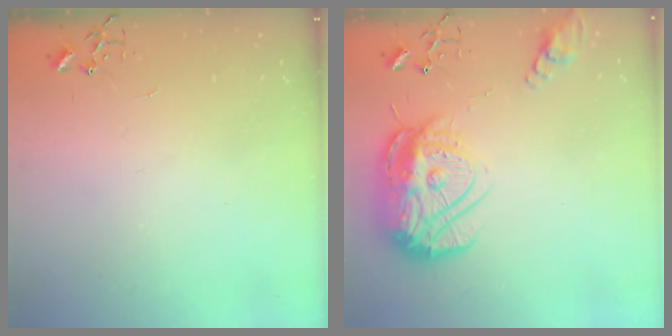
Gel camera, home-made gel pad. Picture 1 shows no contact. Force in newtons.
{"total": 18.8, "press": 18.8, "slide": 1.8}